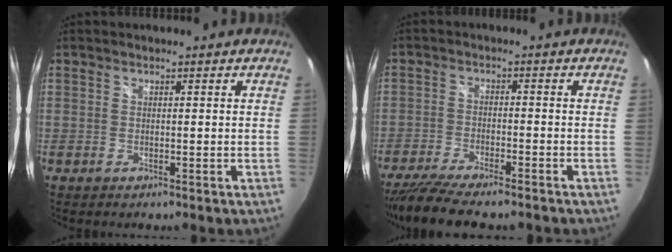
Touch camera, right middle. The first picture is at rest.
{"total": 10.6, "force": [-9.1, 1.5, 5.2], "torque": [-0.122, -0.033, -0.152]}